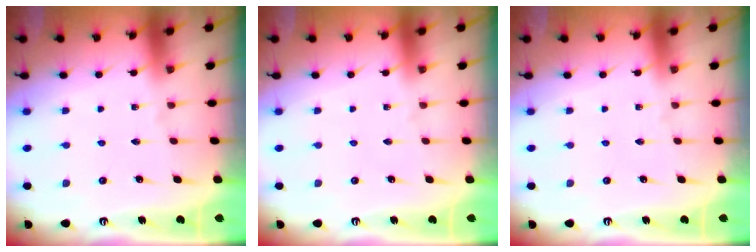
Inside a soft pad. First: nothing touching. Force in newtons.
{"total": 0.0}
{"total": 0.0}